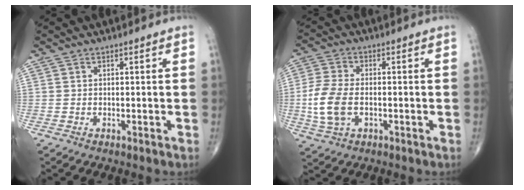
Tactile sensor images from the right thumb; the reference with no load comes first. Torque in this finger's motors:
{"motor_torque": [-0.15, 0.52, 0.89, 0.00, 0.28]}